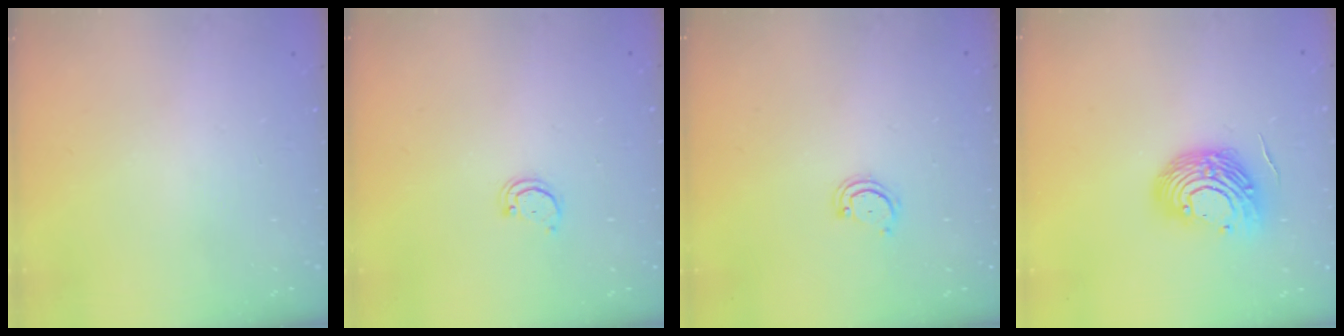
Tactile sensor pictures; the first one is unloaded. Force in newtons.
{"total": 2.1, "press": 2.1, "slide": 0.2}
{"total": 2.6, "press": 2.6, "slide": 0.3}
{"total": 12.6, "press": 12.5, "slide": 1.7}